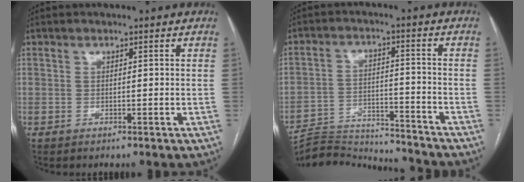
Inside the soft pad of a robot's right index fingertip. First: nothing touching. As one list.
[{"total": 15.3, "force": [-15.1, 0.5, 2.2], "torque": [-0.038, 0.009, -0.224]}]